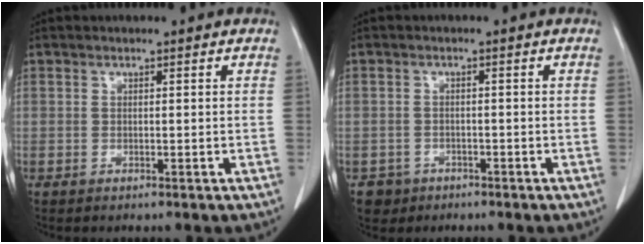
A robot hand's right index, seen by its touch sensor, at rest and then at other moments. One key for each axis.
{"total": 2.8, "fx": -1.6, "fy": 2.3, "fz": -0.2, "tx": 0.002, "ty": 0.010, "tz": -0.025}